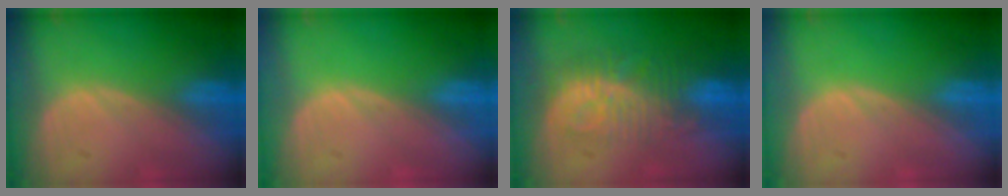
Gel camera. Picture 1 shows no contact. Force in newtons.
{"total": 0.0}
{"total": 9.7, "press": 8.7, "slide": 4.1}
{"total": 0.0}